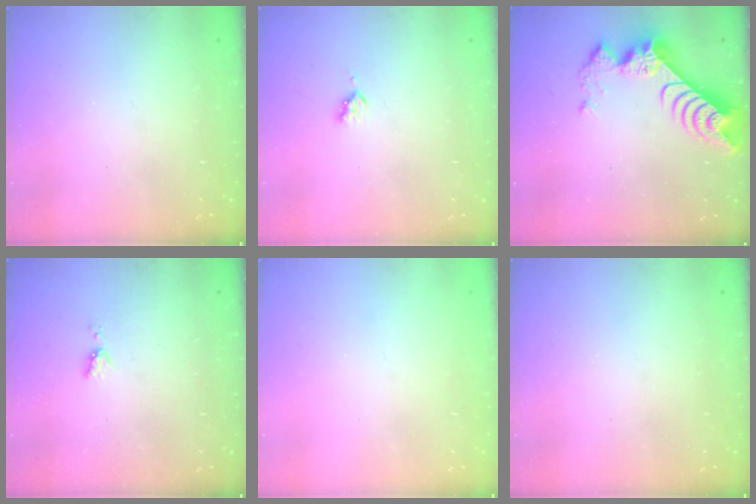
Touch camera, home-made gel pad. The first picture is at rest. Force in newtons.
{"total": 3.1, "press": 3.0, "slide": 0.5}
{"total": 9.9, "press": 9.9, "slide": 0.8}
{"total": 4.0, "press": 4.0, "slide": 0.5}
{"total": 0.7, "press": 0.7, "slide": 0.1}
{"total": 1.1, "press": 1.1, "slide": 0.1}